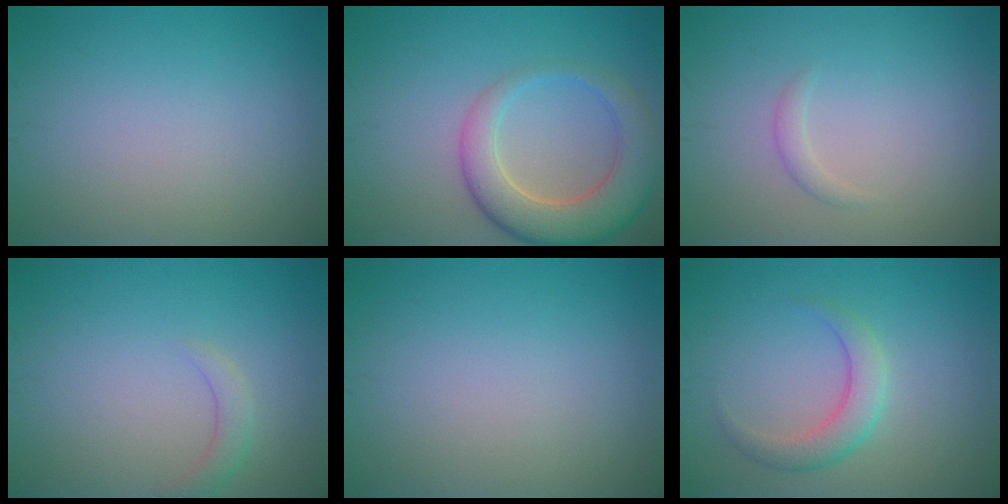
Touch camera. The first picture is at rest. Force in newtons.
{"total": 6.6, "press": 6.6, "slide": 0.6}
{"total": 0.9, "press": 0.9, "slide": 0.1}
{"total": 1.5, "press": 1.5, "slide": 0.2}
{"total": 0.0}
{"total": 2.8, "press": 2.8, "slide": 0.1}